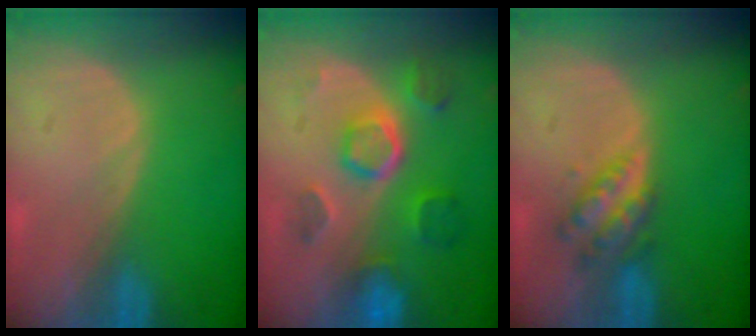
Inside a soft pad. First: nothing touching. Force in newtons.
{"total": 8.7, "press": 7.8, "slide": 3.9}
{"total": 4.6, "press": 4.6, "slide": 0.3}